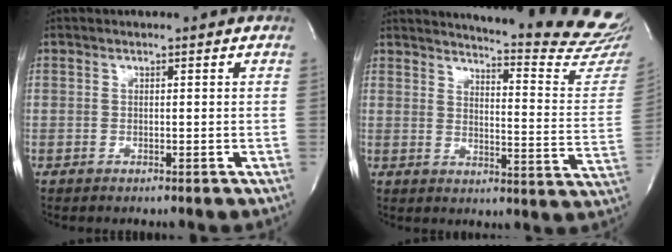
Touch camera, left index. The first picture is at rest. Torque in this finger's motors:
{"motor_torque": [0.24, -0.23, 0.41, 0.06]}